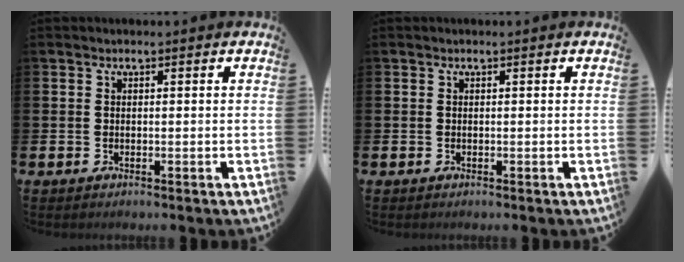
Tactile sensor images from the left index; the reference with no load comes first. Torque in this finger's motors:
{"motor_torque": [0.00, 0.00, 0.00, 0.00]}